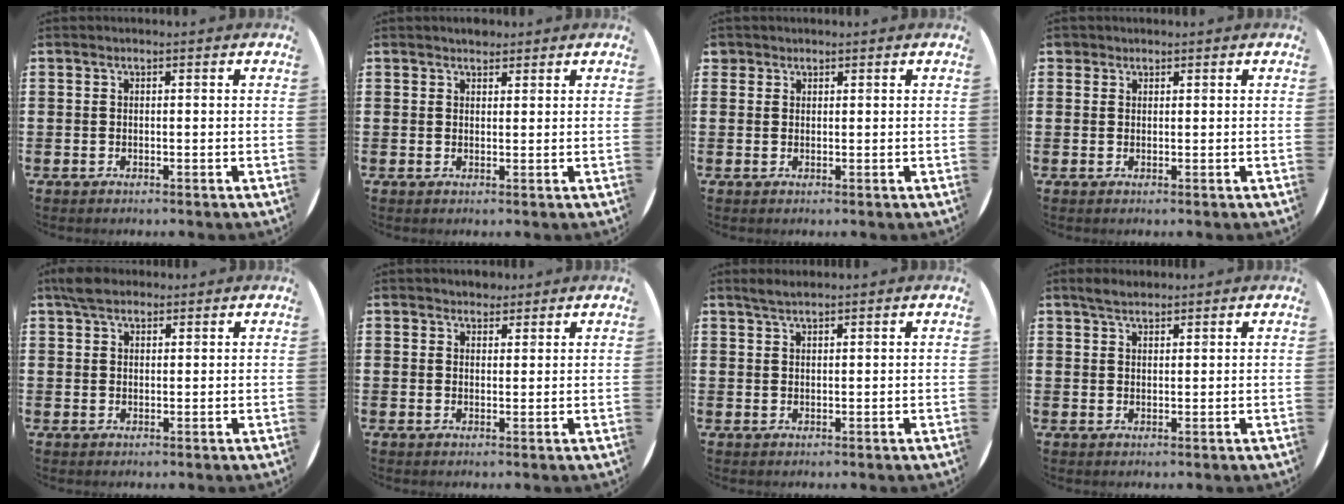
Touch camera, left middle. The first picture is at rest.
{"total": 1.6, "force": [1.5, 0.5, 0.1], "torque": [0.005, 0.000, 0.028]}
{"total": 1.1, "force": [1.0, 0.6, 0.0], "torque": [-0.002, 0.003, 0.019]}
{"total": 1.0, "force": [0.8, 0.5, 0.1], "torque": [-0.004, 0.003, 0.017]}
{"total": 3.3, "force": [2.7, 1.5, 1.2], "torque": [-0.022, 0.003, 0.051]}
{"total": 1.9, "force": [1.8, 0.7, 0.1], "torque": [0.004, 0.001, 0.033]}
{"total": 1.8, "force": [1.6, 0.2, 0.8], "torque": [-0.017, 0.002, 0.030]}
{"total": 2.4, "force": [2.2, 0.7, 0.8], "torque": [-0.011, 0.002, 0.039]}